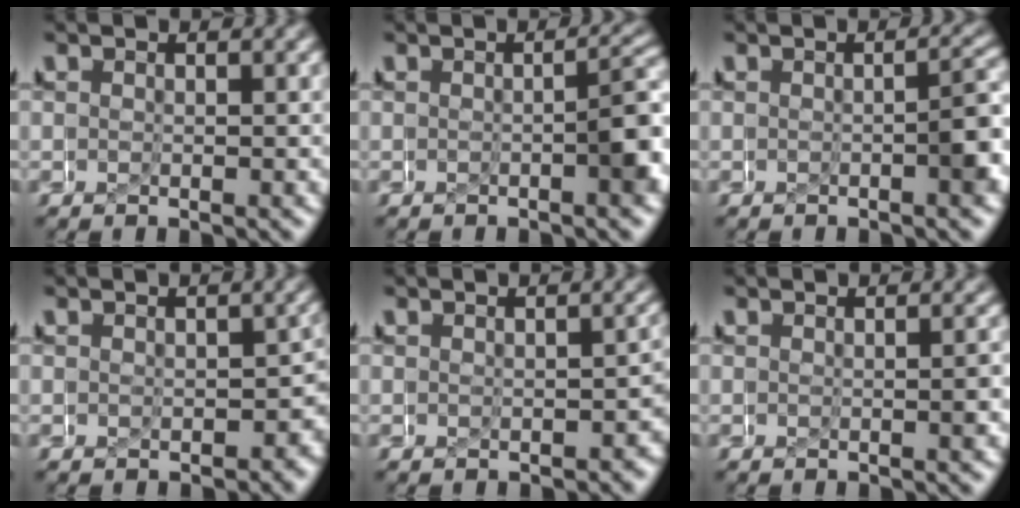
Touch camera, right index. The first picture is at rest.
{"total": 2.9, "force": [-0.8, 1.0, 2.7], "torque": [-0.026, 0.008, -0.017]}
{"total": 2.3, "force": [-0.7, 0.7, 2.1], "torque": [-0.021, 0.006, -0.015]}
{"total": 1.9, "force": [-0.7, 1.2, 1.2], "torque": [-0.009, -0.006, -0.012]}
{"total": 0.9, "force": [-0.6, 0.5, 0.5], "torque": [-0.003, 0.001, -0.009]}
{"total": 0.5, "force": [-0.2, -0.4, 0.3], "torque": [-0.004, 0.001, -0.001]}